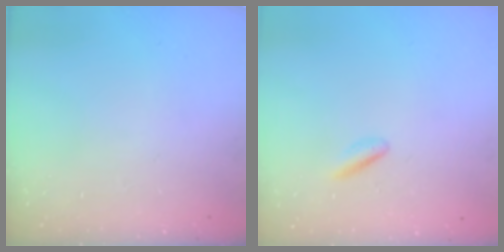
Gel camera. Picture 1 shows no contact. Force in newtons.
{"total": 1.8, "press": 1.7, "slide": 0.4}